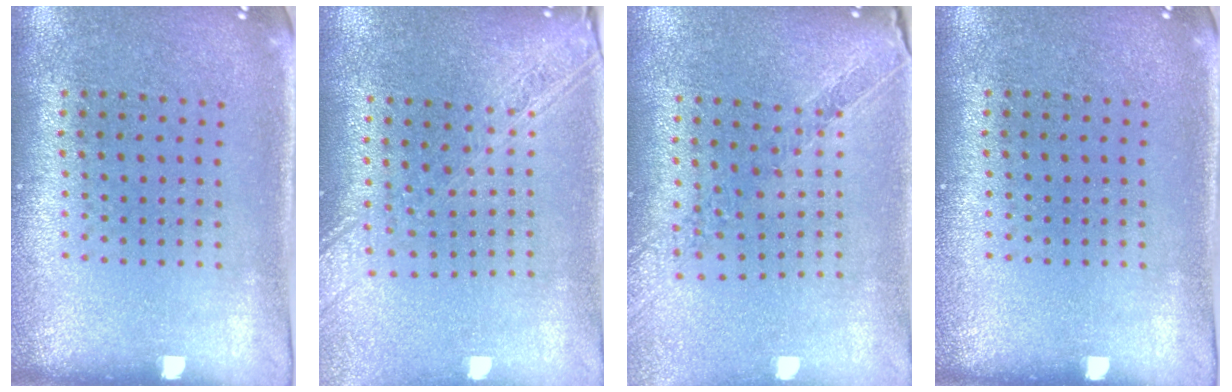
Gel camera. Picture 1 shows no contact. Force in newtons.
{"total": 2.2, "press": 1.9, "slide": 1.2}
{"total": 1.1, "press": 1.1, "slide": 0.1}
{"total": 0.0}